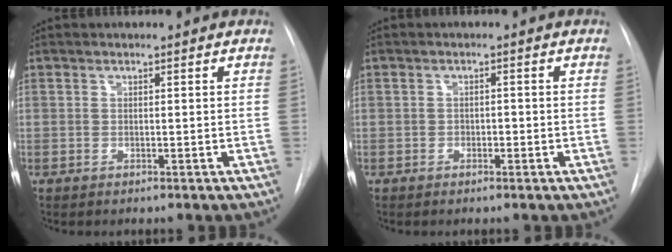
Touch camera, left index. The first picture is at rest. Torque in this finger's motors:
{"motor_torque": [-0.23, 0.13, -0.04, -0.01]}